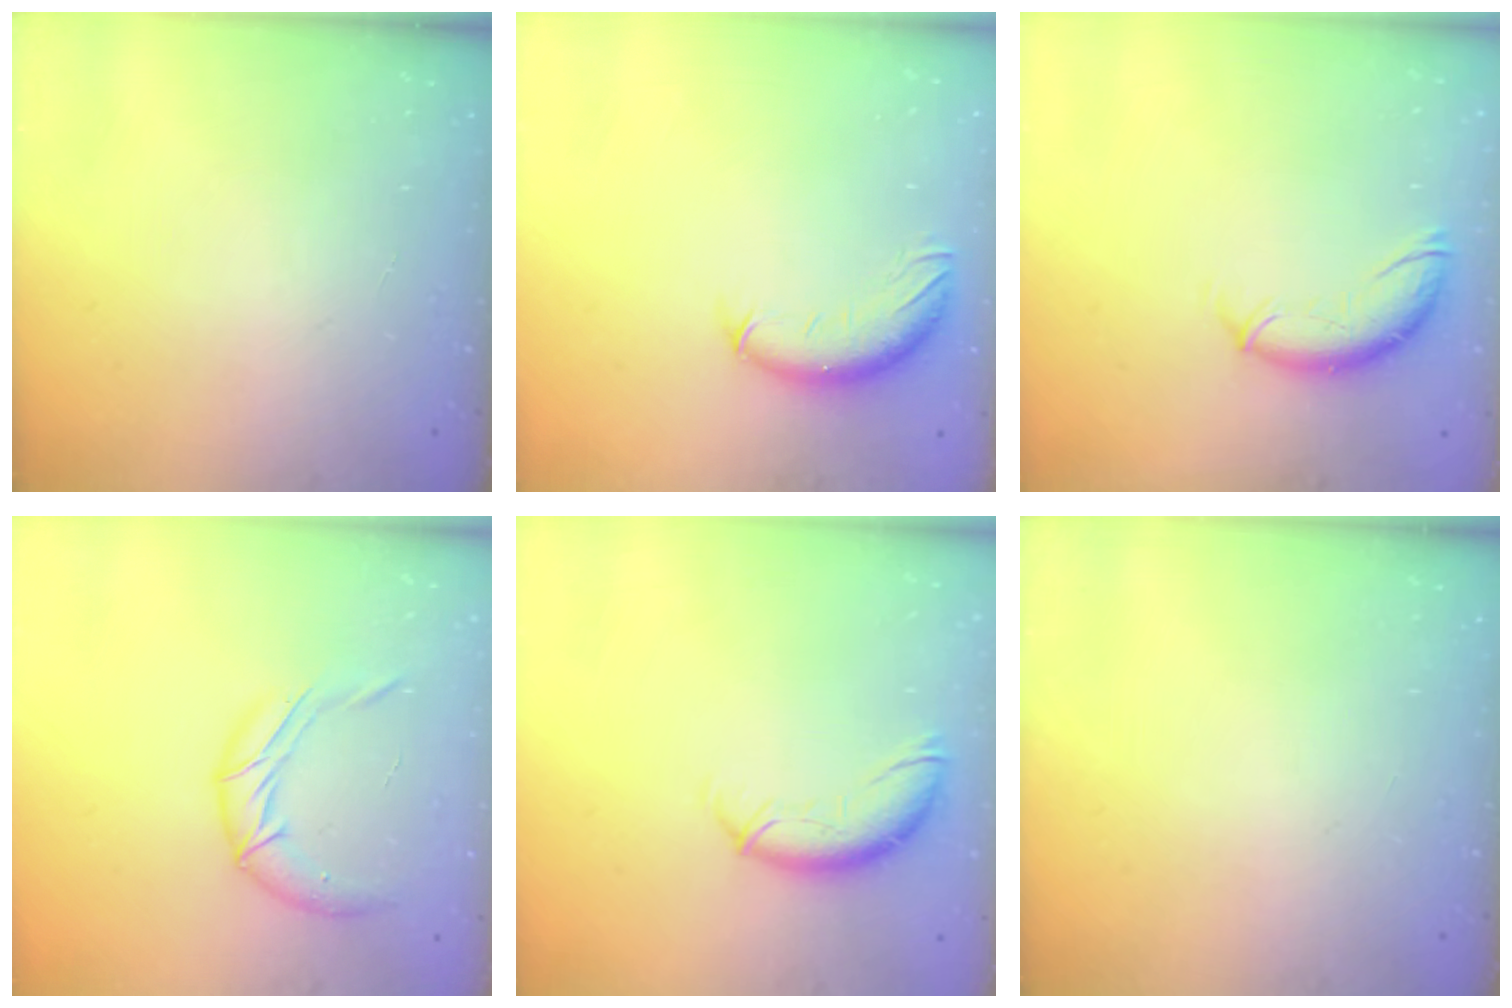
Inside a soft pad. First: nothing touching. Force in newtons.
{"total": 10.2, "press": 10.0, "slide": 2.1}
{"total": 10.8, "press": 10.6, "slide": 1.8}
{"total": 10.8, "press": 10.7, "slide": 1.3}
{"total": 10.5, "press": 10.5, "slide": 0.7}
{"total": 0.0}